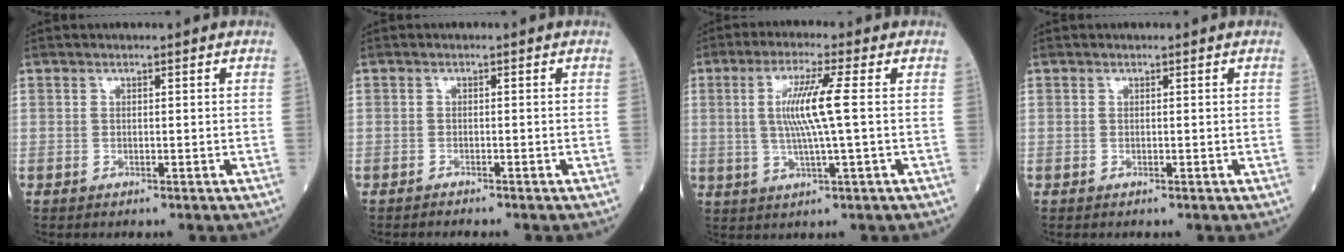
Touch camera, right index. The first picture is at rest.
{"total": 1.1, "force": [-1.1, -0.1, 0.1], "torque": [-0.004, -0.001, -0.016]}
{"total": 7.8, "force": [0.8, -0.6, 7.7], "torque": [-0.154, 0.000, 0.014]}
{"total": 0.0}